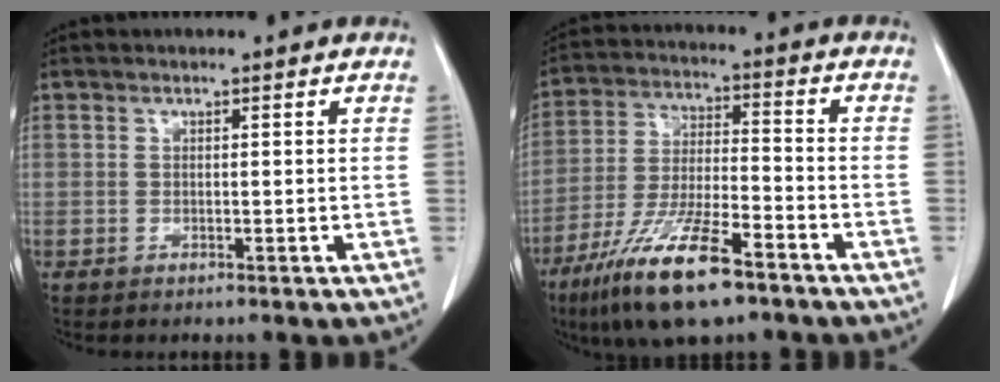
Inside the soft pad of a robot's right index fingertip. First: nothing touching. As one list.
[{"total": 14.7, "force": [-9.6, 2.8, 10.8], "torque": [-0.216, -0.027, -0.173]}]